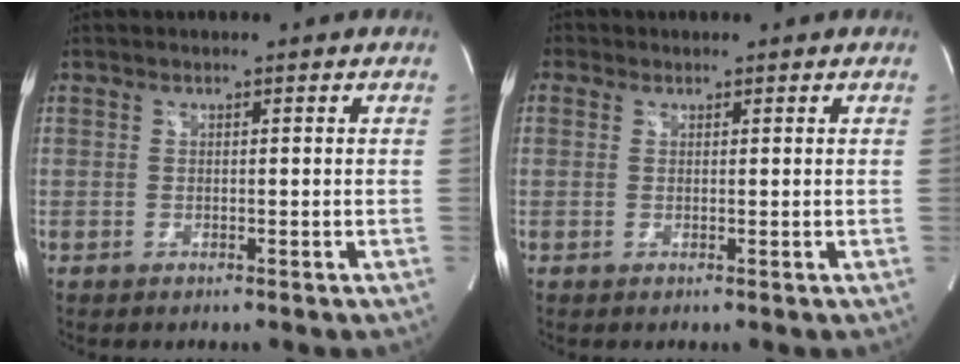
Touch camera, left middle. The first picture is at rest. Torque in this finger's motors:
{"motor_torque": [1.89, -0.24, 1.05, 0.21]}